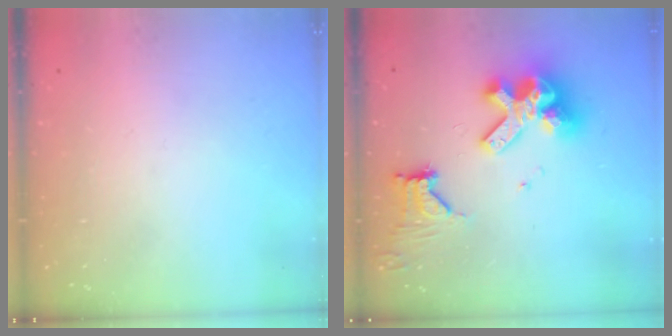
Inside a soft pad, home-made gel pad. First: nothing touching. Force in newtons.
{"total": 14.9, "press": 14.8, "slide": 1.9}